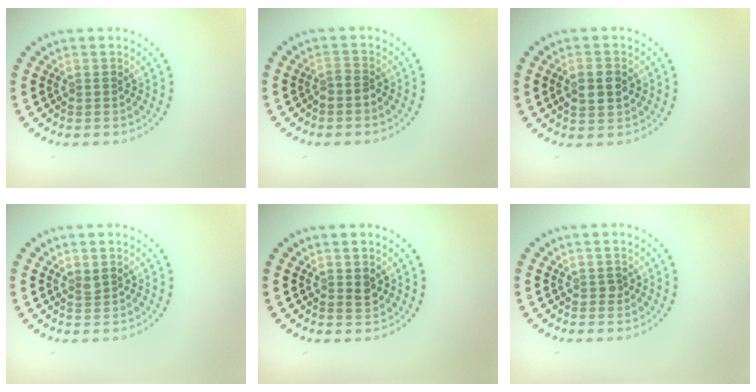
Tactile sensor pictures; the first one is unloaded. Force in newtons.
{"total": 1.0, "press": 0.5, "slide": 0.8}
{"total": 3.4, "press": 3.4, "slide": 0.1}
{"total": 0.7, "press": 0.6, "slide": 0.4}
{"total": 1.1, "press": 1.1, "slide": 0.1}
{"total": 0.5, "press": 0.4, "slide": 0.3}